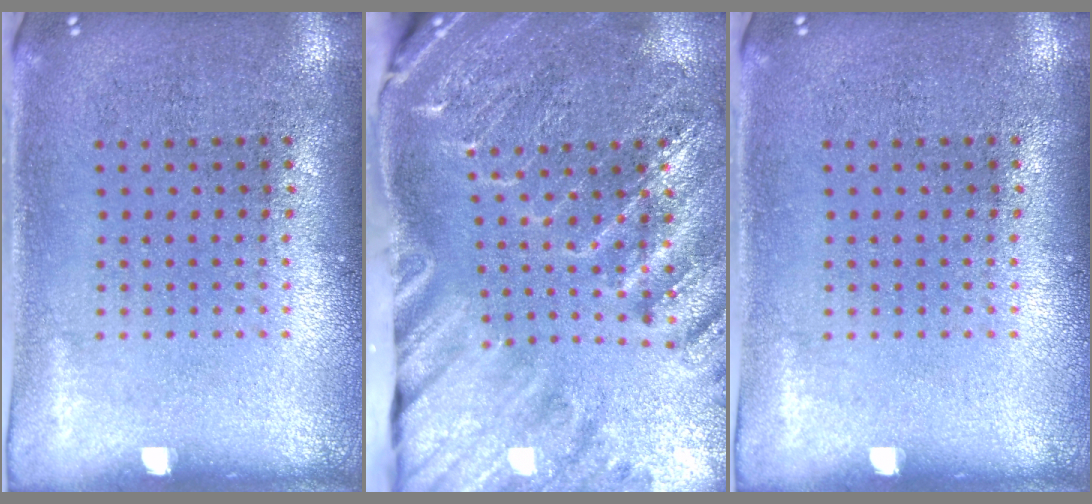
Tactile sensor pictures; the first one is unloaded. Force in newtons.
{"total": 3.1, "press": 3.0, "slide": 0.7}
{"total": 0.0}